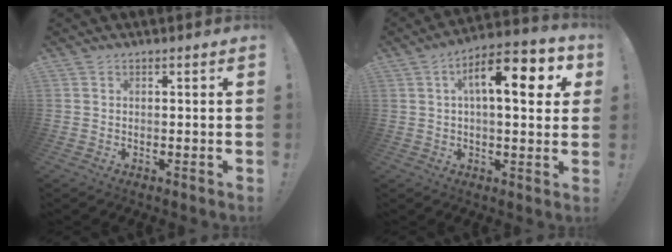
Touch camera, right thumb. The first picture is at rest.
{"total": 14.3, "force": [4.1, 5.1, 12.8], "torque": [-0.189, -0.006, 0.058]}